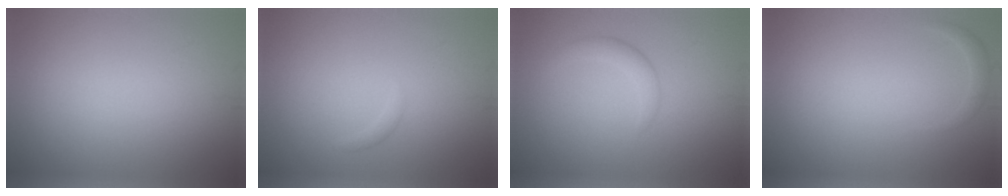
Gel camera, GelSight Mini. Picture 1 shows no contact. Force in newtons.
{"total": 0.6, "press": 0.6, "slide": 0.1}
{"total": 1.8, "press": 1.8, "slide": 0.0}
{"total": 0.8, "press": 0.8, "slide": 0.1}